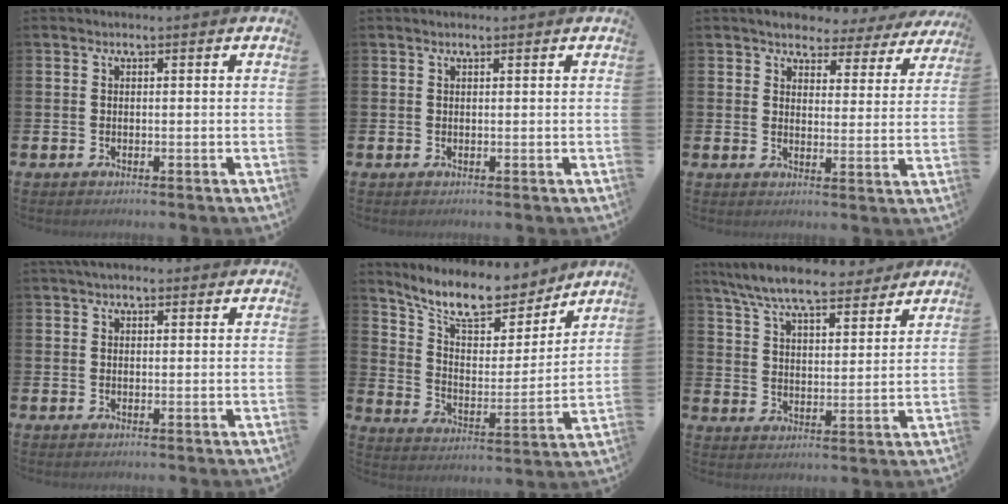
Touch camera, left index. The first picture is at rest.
{"total": 0.7, "force": [0.5, 0.1, 0.4], "torque": [0.006, -0.004, 0.007]}
{"total": 3.8, "force": [3.6, 1.2, 0.3], "torque": [-0.021, -0.027, 0.057]}
{"total": 2.3, "force": [1.9, 1.0, 0.8], "torque": [-0.008, 0.000, 0.031]}
{"total": 11.4, "force": [10.0, 3.3, 4.3], "torque": [-0.113, -0.065, 0.177]}
{"total": 8.9, "force": [8.1, 1.7, 3.3], "torque": [-0.086, -0.042, 0.144]}